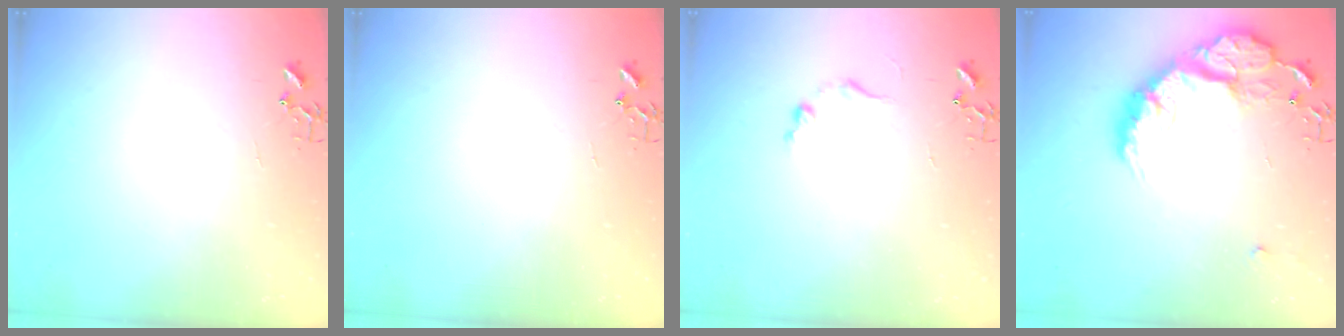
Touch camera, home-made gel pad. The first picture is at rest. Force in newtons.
{"total": 0.0}
{"total": 6.7, "press": 6.6, "slide": 0.9}
{"total": 21.7, "press": 21.7, "slide": 1.6}